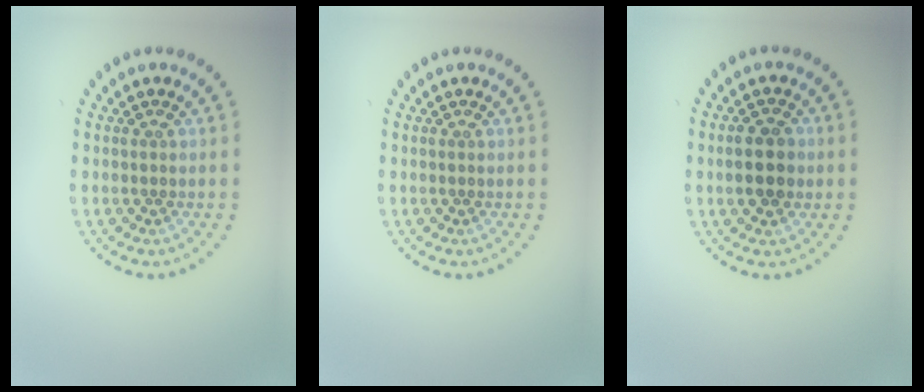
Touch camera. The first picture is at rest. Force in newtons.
{"total": 0.0}
{"total": 3.6, "press": 3.6, "slide": 0.2}